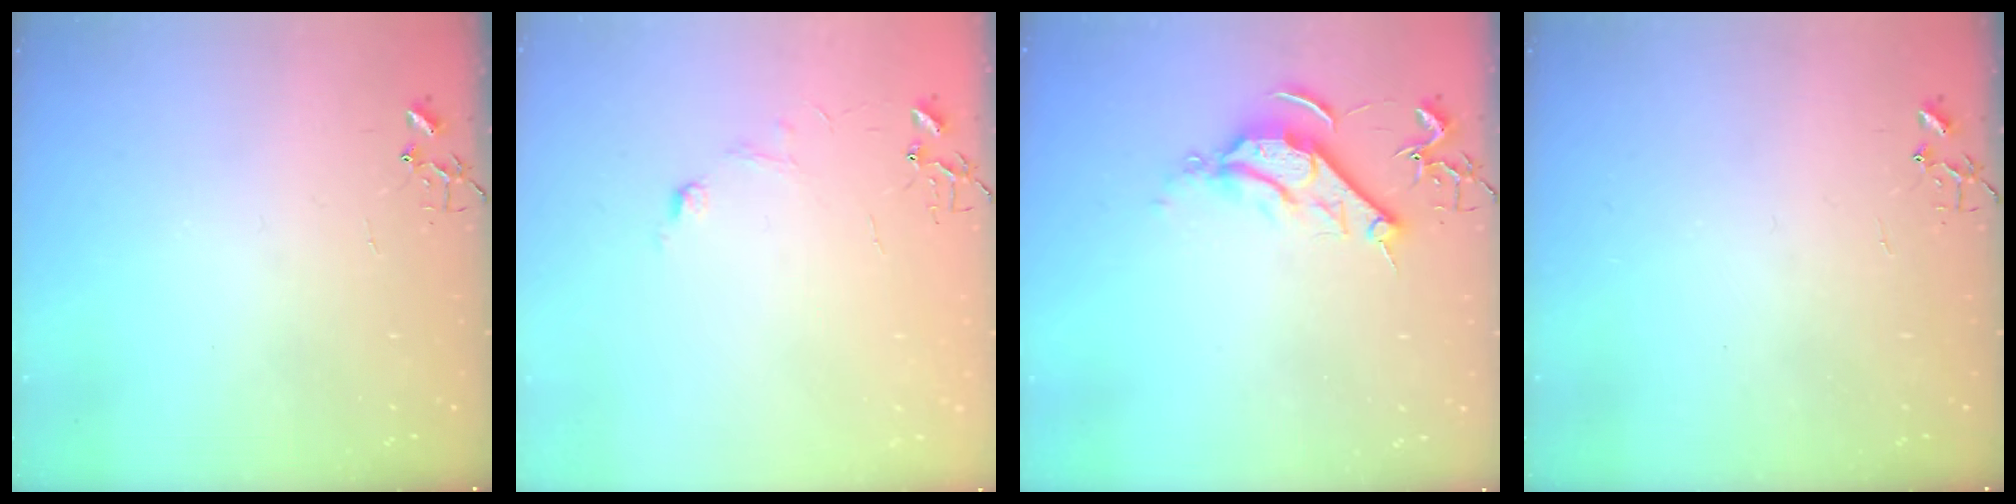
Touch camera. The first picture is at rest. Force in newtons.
{"total": 6.6, "press": 6.5, "slide": 0.7}
{"total": 9.2, "press": 9.1, "slide": 0.5}
{"total": 0.0}